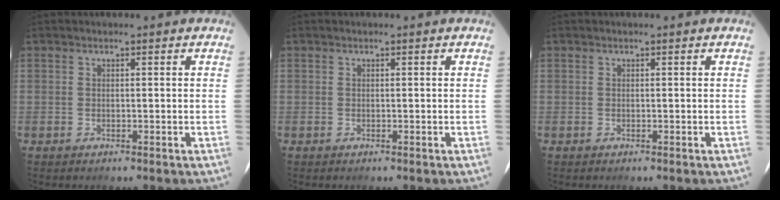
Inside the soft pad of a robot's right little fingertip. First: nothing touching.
{"total": 0.0}
{"total": 0.0}